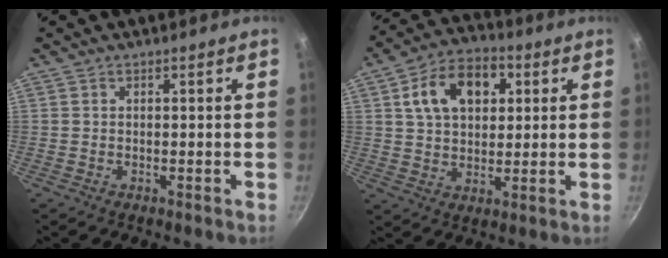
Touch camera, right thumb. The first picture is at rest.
{"total": 13.6, "force": [4.1, 9.2, 9.1], "torque": [-0.122, 0.010, 0.058]}